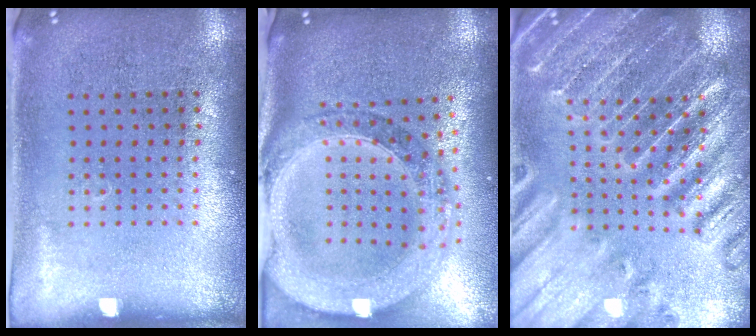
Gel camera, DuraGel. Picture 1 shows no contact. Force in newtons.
{"total": 2.6, "press": 2.3, "slide": 1.3}
{"total": 3.5, "press": 3.4, "slide": 0.9}